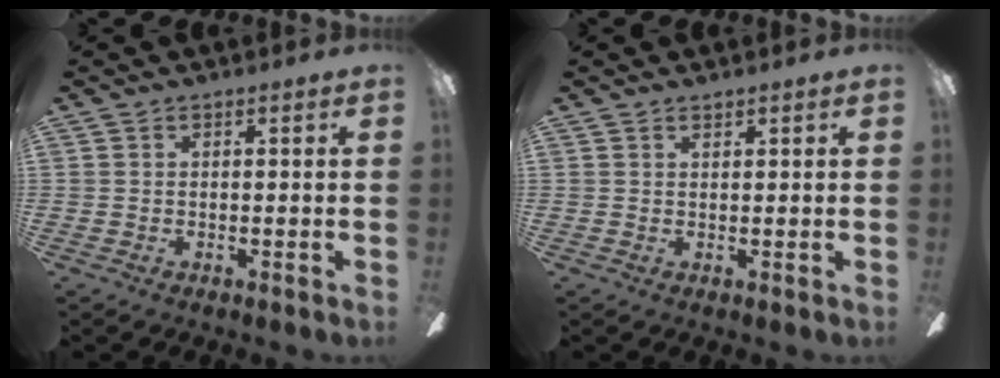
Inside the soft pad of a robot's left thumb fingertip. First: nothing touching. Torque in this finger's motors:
{"motor_torque": [-0.06, -0.10, -0.45, 0.25, 0.08]}